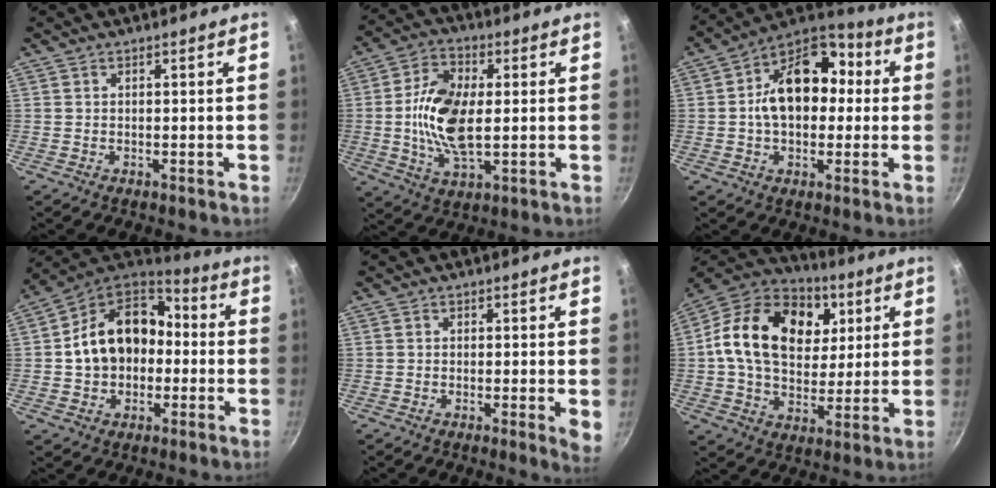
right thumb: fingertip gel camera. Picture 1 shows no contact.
{"total": 13.2, "force": [0.4, 7.0, 11.2], "torque": [-0.209, 0.007, 0.004]}
{"total": 17.2, "force": [1.2, 12.1, 12.2], "torque": [-0.151, 0.041, 0.002]}
{"total": 18.4, "force": [-0.3, 14.0, 12.0], "torque": [-0.183, 0.052, -0.015]}
{"total": 3.7, "force": [-0.3, 0.8, 3.6], "torque": [-0.042, -0.010, -0.007]}
{"total": 23.9, "force": [6.1, 17.0, 15.6], "torque": [-0.246, 0.007, 0.093]}